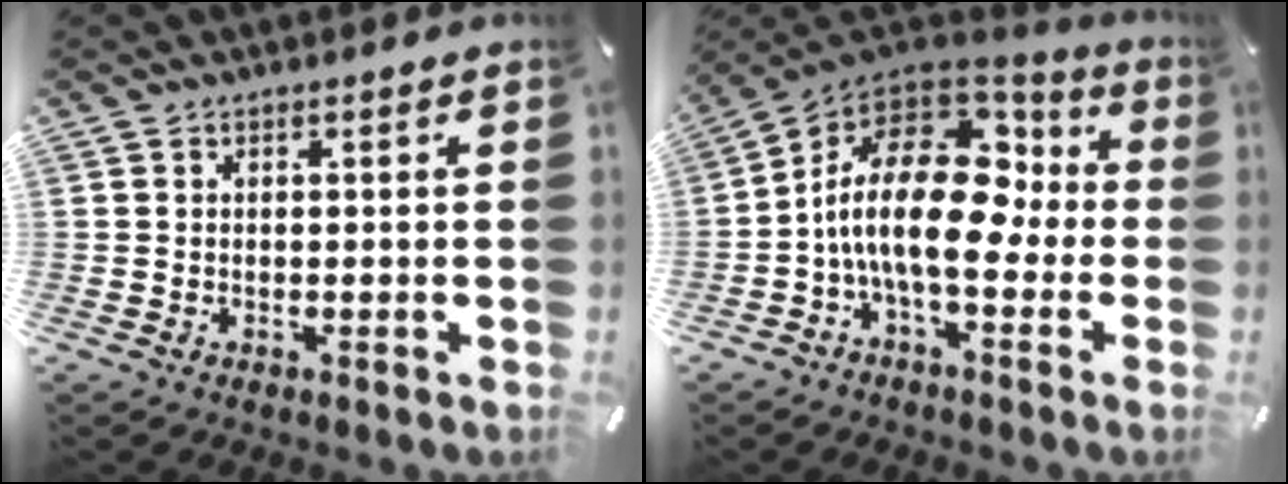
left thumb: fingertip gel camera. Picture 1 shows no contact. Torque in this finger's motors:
{"motor_torque": [0.23, 1.71, 2.49, 0.28, 0.67]}